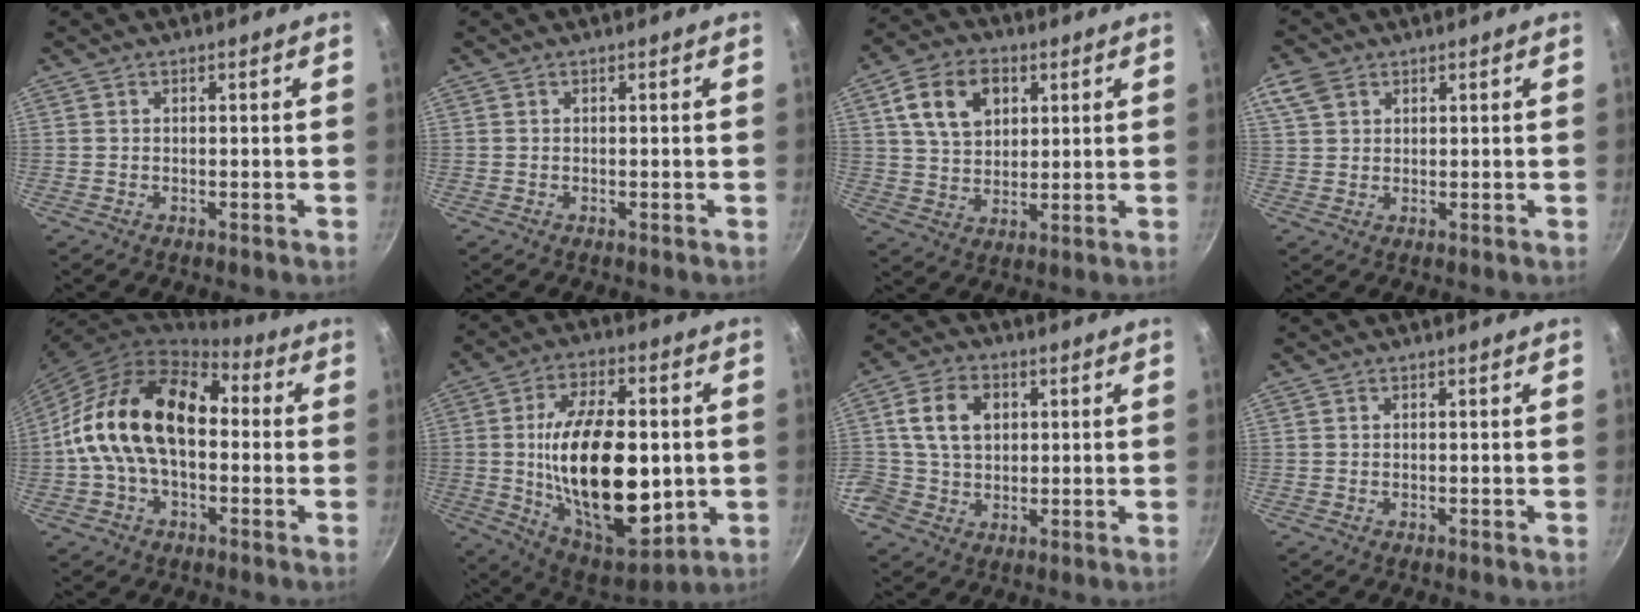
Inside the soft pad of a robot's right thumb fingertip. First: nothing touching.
{"total": 0.0}
{"total": 11.7, "force": [4.1, 8.1, 7.3], "torque": [-0.109, -0.003, 0.071]}
{"total": 4.9, "force": [2.4, 3.5, 2.5], "torque": [-0.043, 0.000, 0.047]}
{"total": 19.5, "force": [0.3, 12.5, 14.9], "torque": [-0.237, 0.047, -0.011]}
{"total": 26.7, "force": [-1.0, 14.3, 22.5], "torque": [-0.359, -0.004, -0.002]}
{"total": 9.3, "force": [2.0, 7.5, 5.2], "torque": [-0.071, 0.004, 0.028]}
{"total": 0.0}